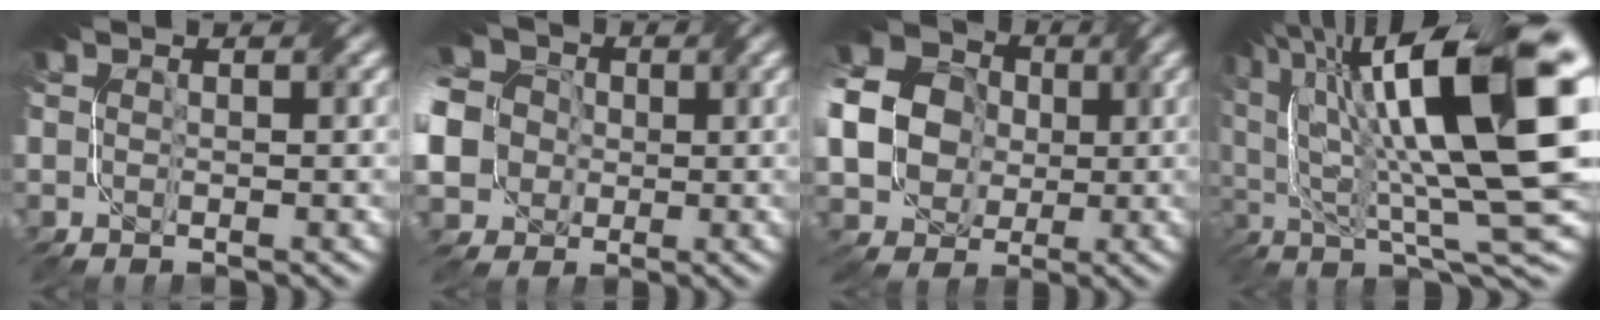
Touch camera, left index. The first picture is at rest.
{"total": 12.4, "force": [-1.1, 11.0, 5.6], "torque": [-0.143, -0.005, -0.047]}
{"total": 16.7, "force": [1.4, 15.0, 7.2], "torque": [-0.185, 0.017, -0.014]}
{"total": 17.1, "force": [5.3, 4.7, 15.6], "torque": [-0.258, 0.013, 0.093]}